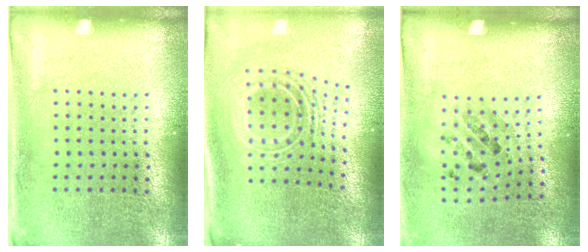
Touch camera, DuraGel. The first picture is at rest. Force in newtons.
{"total": 2.7, "press": 1.8, "slide": 1.9}
{"total": 0.8, "press": 0.7, "slide": 0.4}